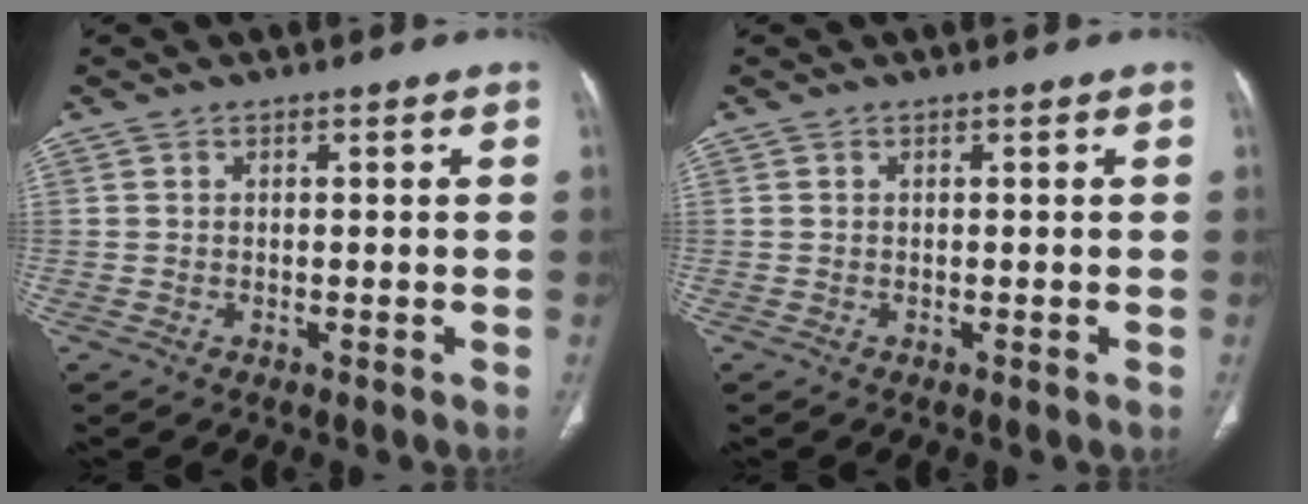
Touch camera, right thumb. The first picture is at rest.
{"total": 0.0}